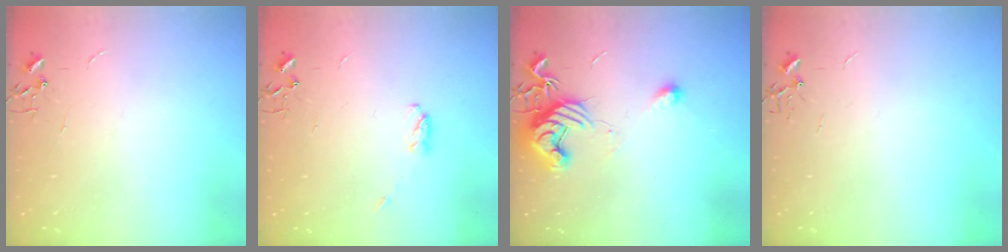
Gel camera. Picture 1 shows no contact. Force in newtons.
{"total": 4.0, "press": 3.9, "slide": 0.6}
{"total": 11.5, "press": 11.5, "slide": 0.5}
{"total": 0.0}